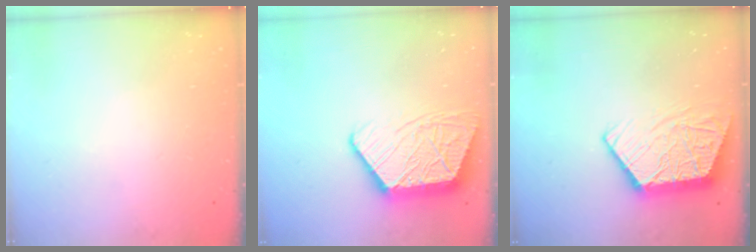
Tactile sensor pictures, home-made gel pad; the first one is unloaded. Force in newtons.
{"total": 15.2, "press": 15.1, "slide": 1.2}
{"total": 12.1, "press": 12.1, "slide": 1.0}